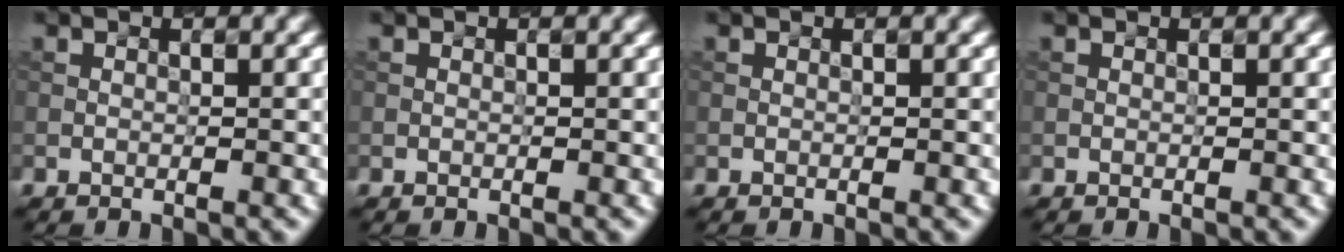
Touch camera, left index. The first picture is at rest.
{"total": 0.0}
{"total": 0.0}
{"total": 0.0}